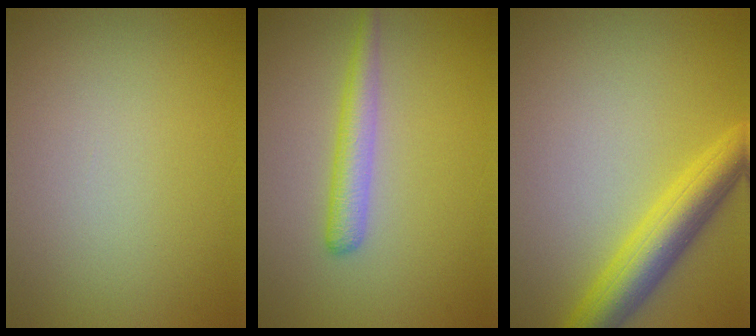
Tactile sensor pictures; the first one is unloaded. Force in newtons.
{"total": 2.5, "press": 2.5, "slide": 0.1}
{"total": 5.0, "press": 5.0, "slide": 0.2}